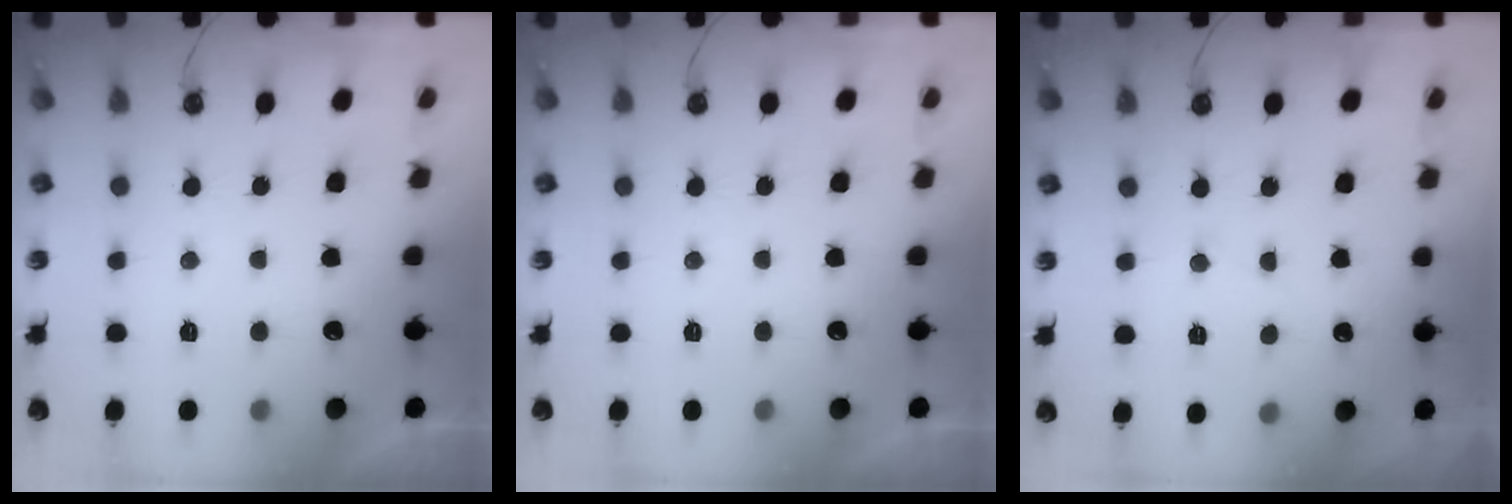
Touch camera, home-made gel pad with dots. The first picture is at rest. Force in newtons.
{"total": 0.0}
{"total": 5.6, "press": 5.6, "slide": 0.7}